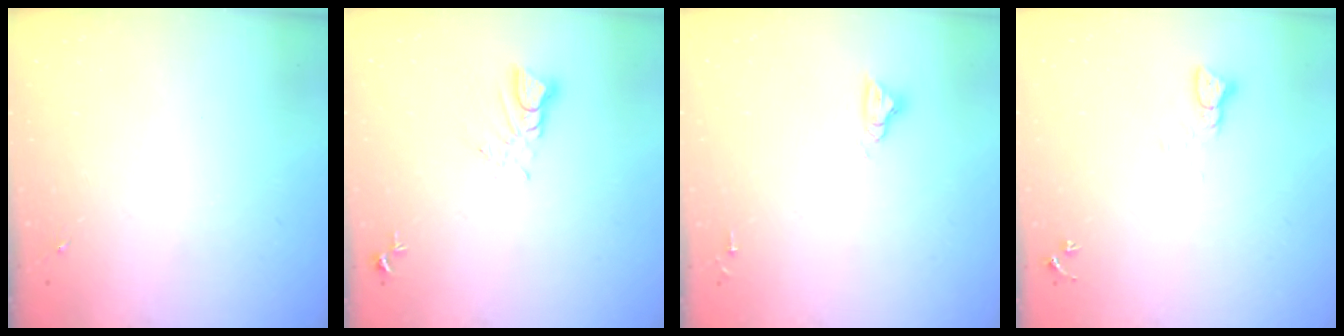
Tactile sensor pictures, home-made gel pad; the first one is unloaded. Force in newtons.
{"total": 4.4, "press": 4.4, "slide": 0.3}
{"total": 4.8, "press": 4.8, "slide": 0.3}
{"total": 2.2, "press": 2.2, "slide": 0.2}